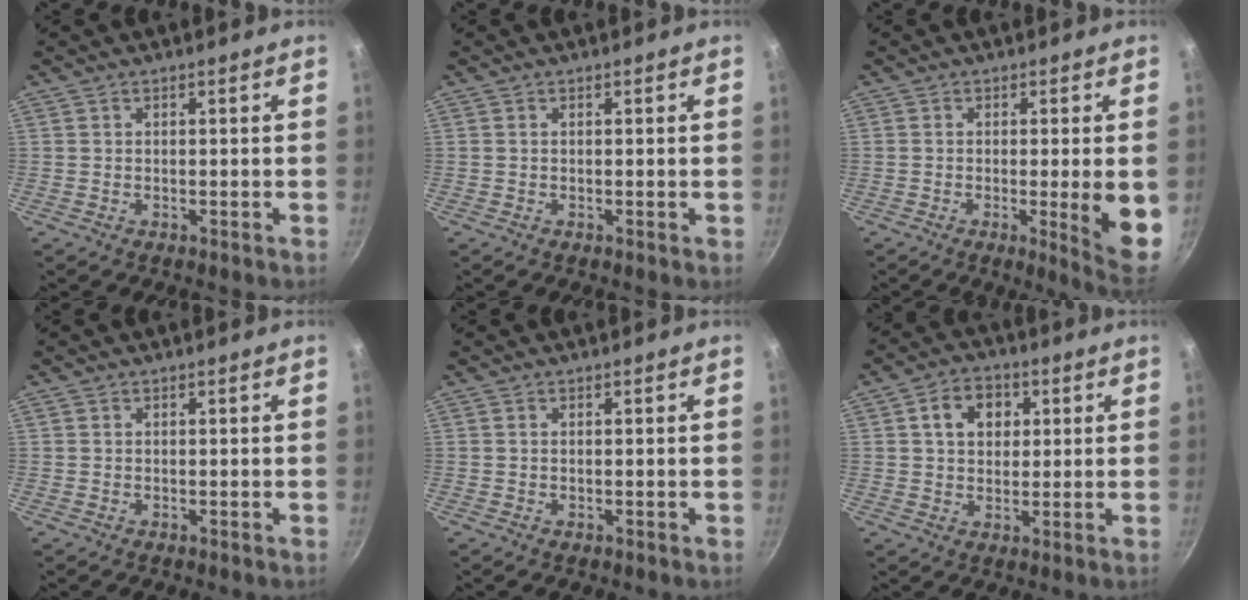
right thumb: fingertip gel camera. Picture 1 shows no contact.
{"total": 0.0}
{"total": 8.9, "force": [-1.1, 0.9, 8.8], "torque": [-0.109, -0.012, -0.010]}
{"total": 0.0}
{"total": 0.0}
{"total": 7.9, "force": [2.3, 6.0, 4.5], "torque": [-0.049, 0.005, 0.029]}